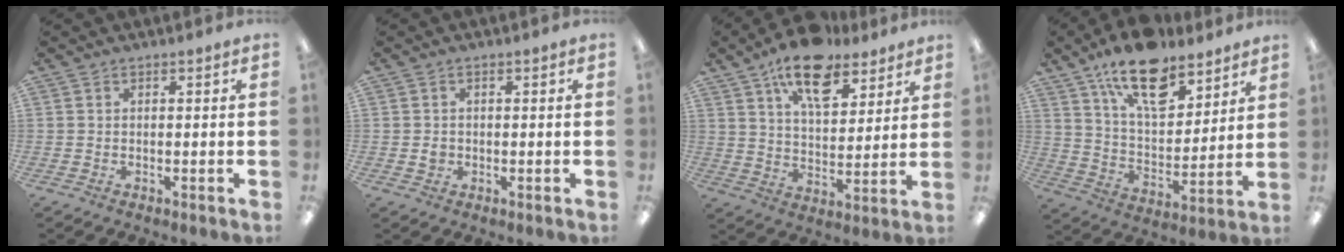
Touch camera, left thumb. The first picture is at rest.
{"total": 1.8, "force": [0.0, 1.7, 0.7], "torque": [-0.007, 0.001, -0.005]}
{"total": 15.9, "force": [11.1, 7.2, 8.8], "torque": [-0.135, -0.053, 0.192]}
{"total": 17.8, "force": [12.3, 8.4, 9.8], "torque": [-0.150, -0.068, 0.212]}